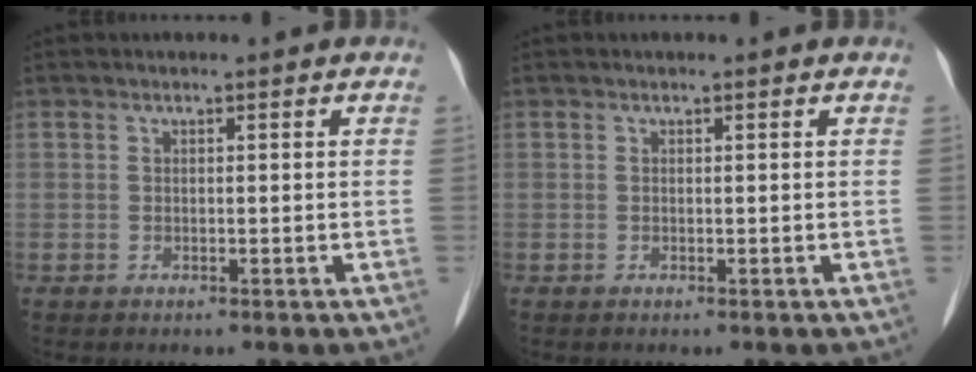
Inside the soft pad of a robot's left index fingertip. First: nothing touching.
{"total": 0.0}